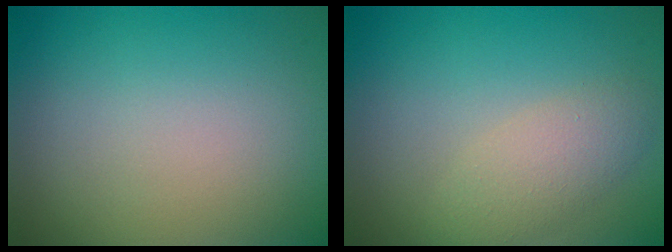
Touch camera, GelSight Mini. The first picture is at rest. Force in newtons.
{"total": 2.8, "press": 2.8, "slide": 0.1}